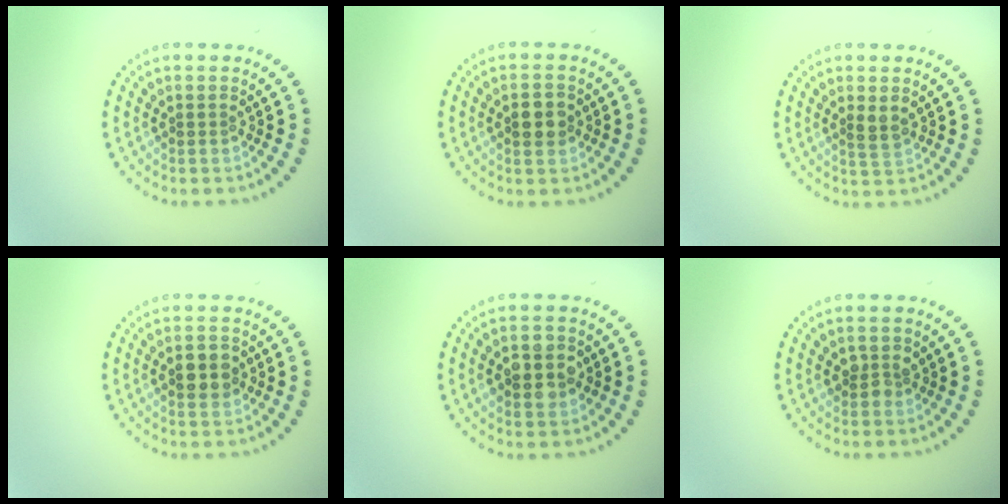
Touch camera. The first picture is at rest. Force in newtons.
{"total": 2.8, "press": 2.8, "slide": 0.1}
{"total": 1.5, "press": 1.4, "slide": 0.6}
{"total": 2.8, "press": 2.8, "slide": 0.2}
{"total": 4.0, "press": 4.0, "slide": 0.2}
{"total": 1.4, "press": 1.3, "slide": 0.4}